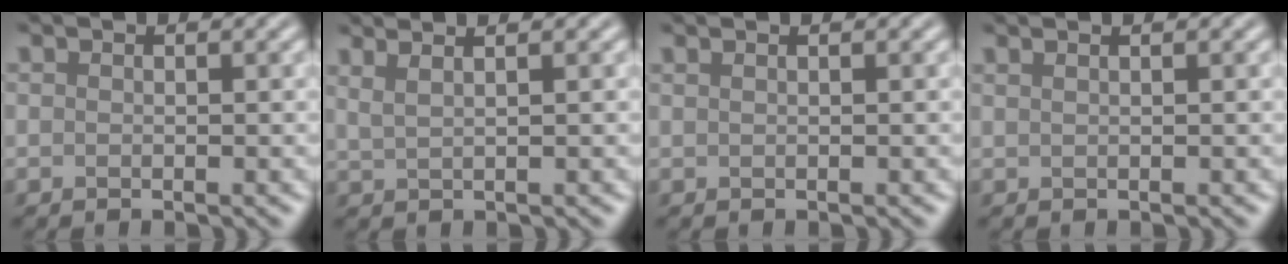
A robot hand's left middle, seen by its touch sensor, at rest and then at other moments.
{"total": 3.7, "force": [2.7, 1.4, 2.2], "torque": [-0.036, 0.028, 0.038]}
{"total": 2.2, "force": [1.4, 1.1, 1.3], "torque": [-0.009, 0.025, 0.011]}
{"total": 2.8, "force": [1.8, 1.3, 1.7], "torque": [-0.012, 0.033, 0.015]}